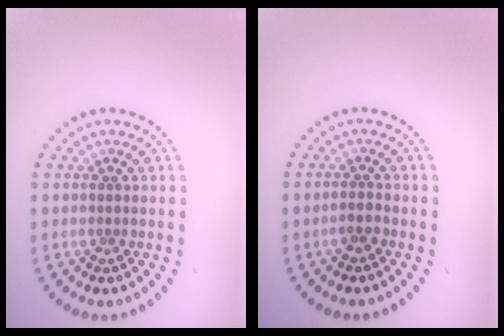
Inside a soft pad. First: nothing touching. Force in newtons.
{"total": 1.1, "press": 1.0, "slide": 0.5}